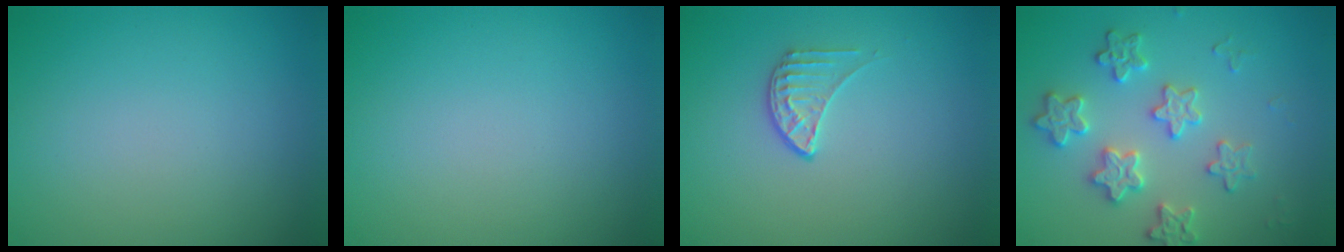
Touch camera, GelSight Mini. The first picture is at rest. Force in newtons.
{"total": 0.0}
{"total": 1.6, "press": 1.0, "slide": 1.2}
{"total": 3.6, "press": 3.5, "slide": 0.5}